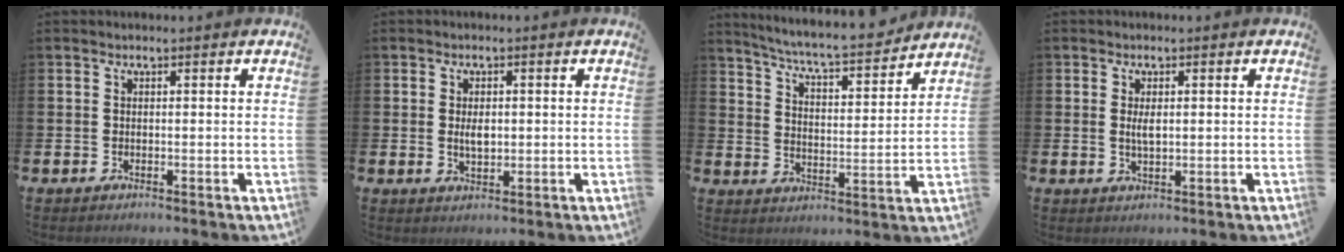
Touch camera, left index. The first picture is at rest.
{"total": 2.3, "force": [0.2, 1.2, 2.0], "torque": [-0.029, 0.001, -0.001]}
{"total": 6.4, "force": [6.1, 0.1, 2.0], "torque": [-0.060, -0.054, 0.099]}
{"total": 2.1, "force": [0.3, 0.8, 1.9], "torque": [-0.028, -0.003, 0.002]}